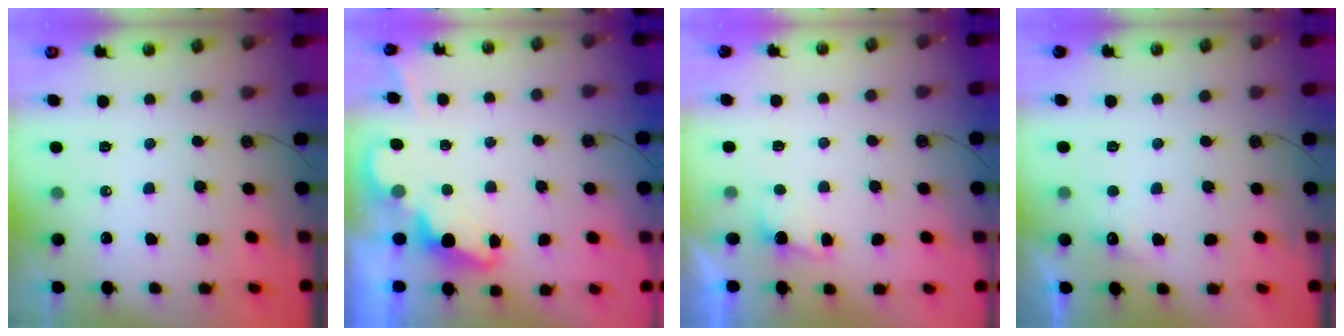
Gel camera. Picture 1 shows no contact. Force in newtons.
{"total": 2.4, "press": 2.4, "slide": 0.5}
{"total": 2.2, "press": 1.9, "slide": 1.0}
{"total": 5.7, "press": 5.6, "slide": 1.3}